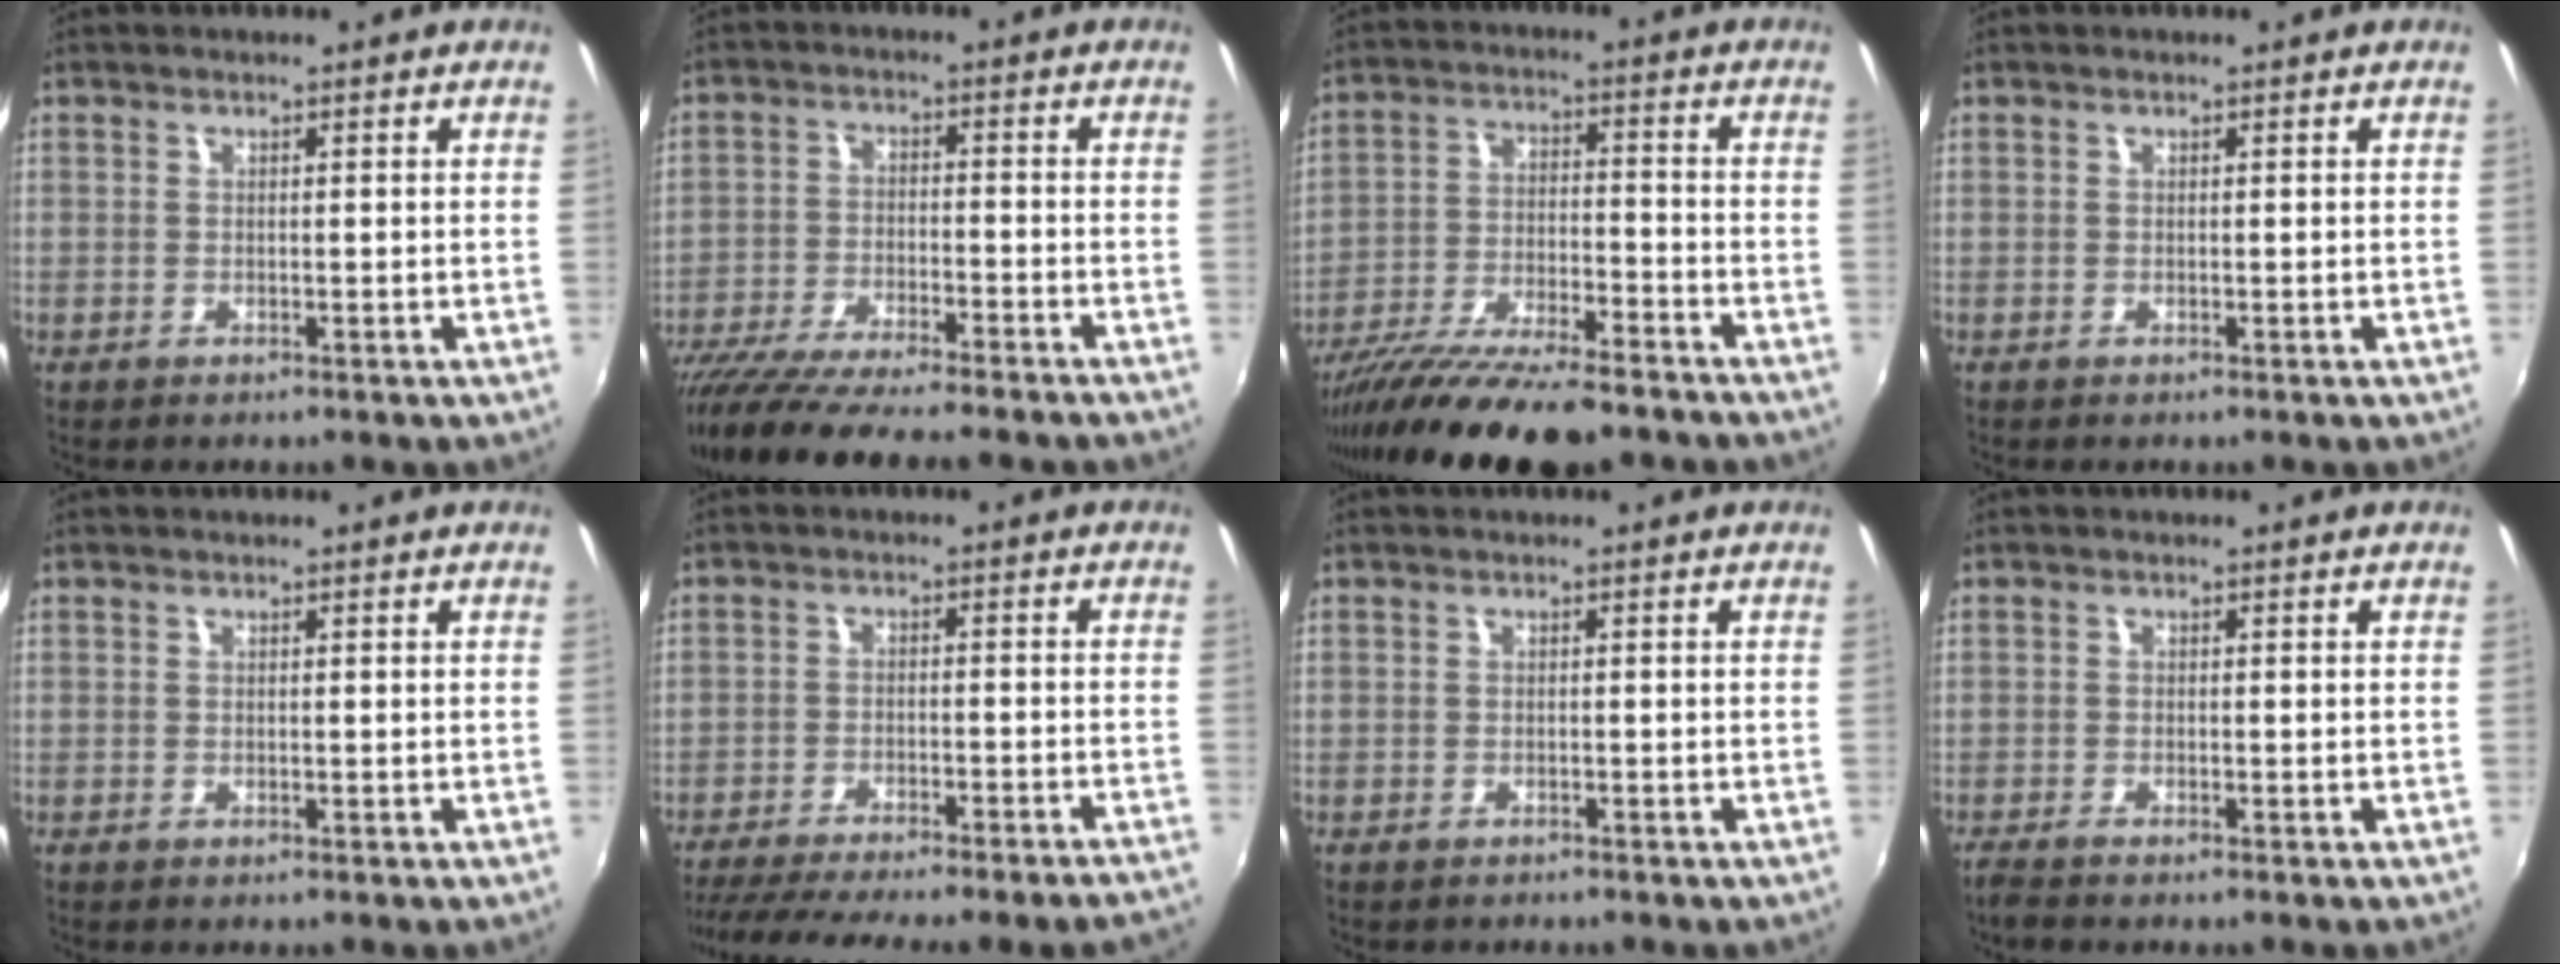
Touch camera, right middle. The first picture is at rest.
{"total": 17.6, "force": [-15.0, 1.9, 8.8], "torque": [-0.174, -0.052, -0.243]}
{"total": 18.6, "force": [-15.4, 2.9, 10.1], "torque": [-0.196, -0.044, -0.258]}
{"total": 0.0}
{"total": 0.0}
{"total": 17.3, "force": [-15.4, 0.5, 7.8], "torque": [-0.146, -0.022, -0.221]}
{"total": 0.9, "force": [-0.9, 0.2, 0.1], "torque": [-0.006, 0.000, -0.013]}
{"total": 2.1, "force": [-1.9, 0.1, 1.1], "torque": [-0.025, -0.011, -0.036]}